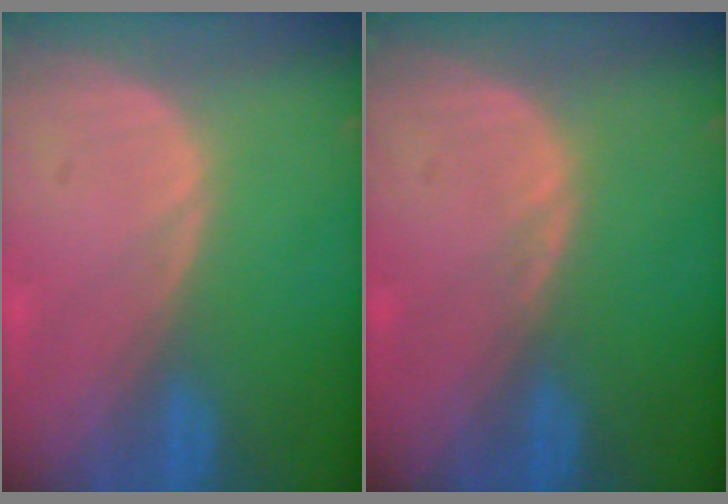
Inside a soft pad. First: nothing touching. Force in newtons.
{"total": 0.5, "press": 0.5, "slide": 0.2}